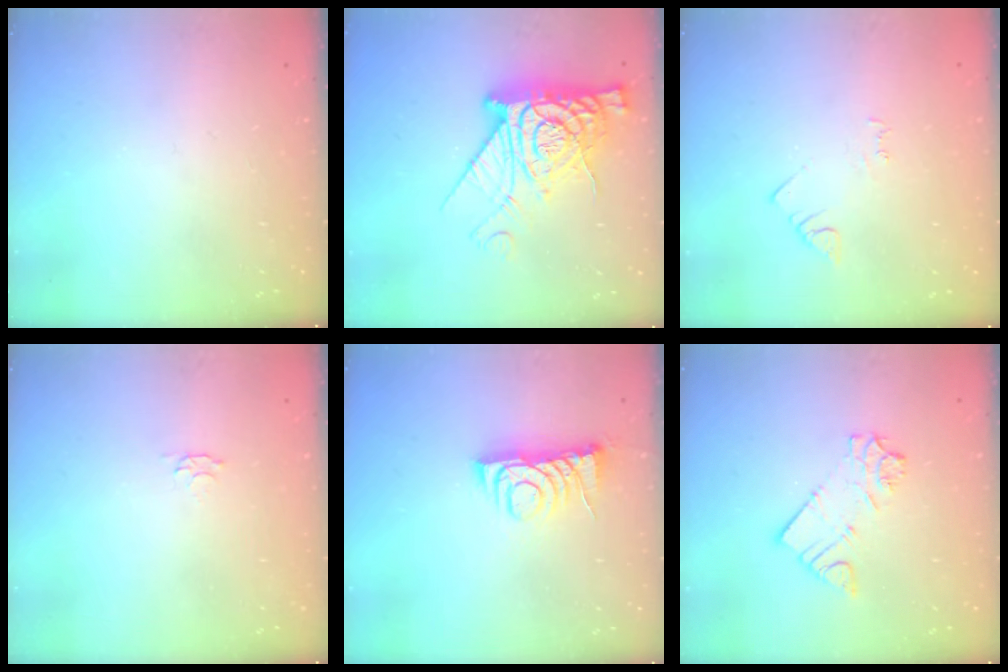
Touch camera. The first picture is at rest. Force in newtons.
{"total": 18.8, "press": 18.8, "slide": 1.6}
{"total": 3.9, "press": 3.9, "slide": 0.5}
{"total": 2.9, "press": 2.9, "slide": 0.4}
{"total": 7.5, "press": 7.5, "slide": 0.8}
{"total": 7.6, "press": 7.5, "slide": 0.5}